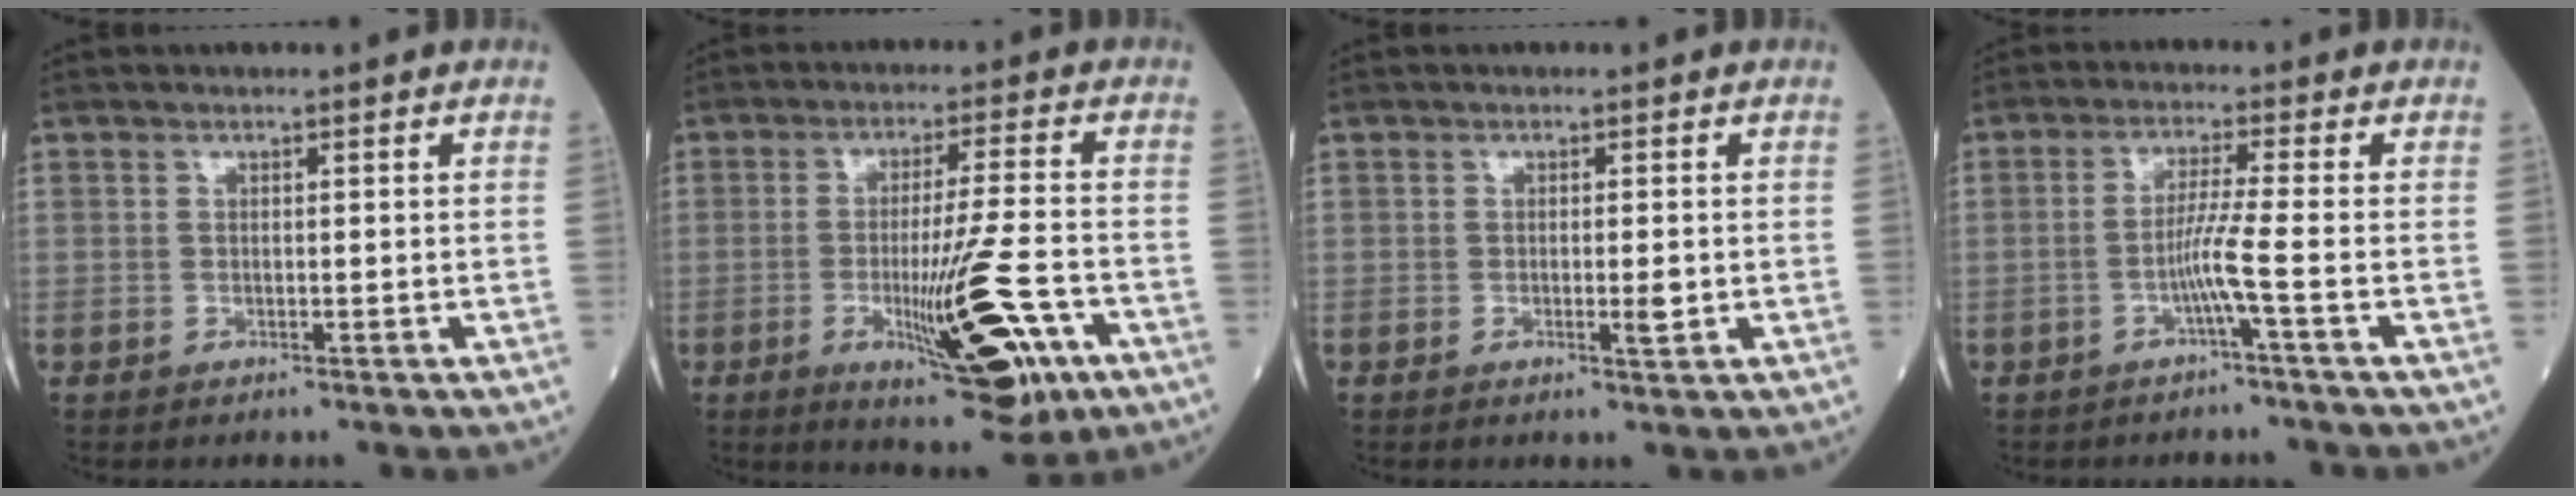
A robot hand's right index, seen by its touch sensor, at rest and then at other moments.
{"total": 14.0, "force": [-5.1, 1.5, 13.0], "torque": [-0.200, -0.025, -0.073]}
{"total": 1.8, "force": [-0.3, 0.2, 1.8], "torque": [-0.029, -0.003, -0.004]}
{"total": 4.1, "force": [-1.7, -1.4, 3.5], "torque": [-0.072, 0.003, -0.034]}